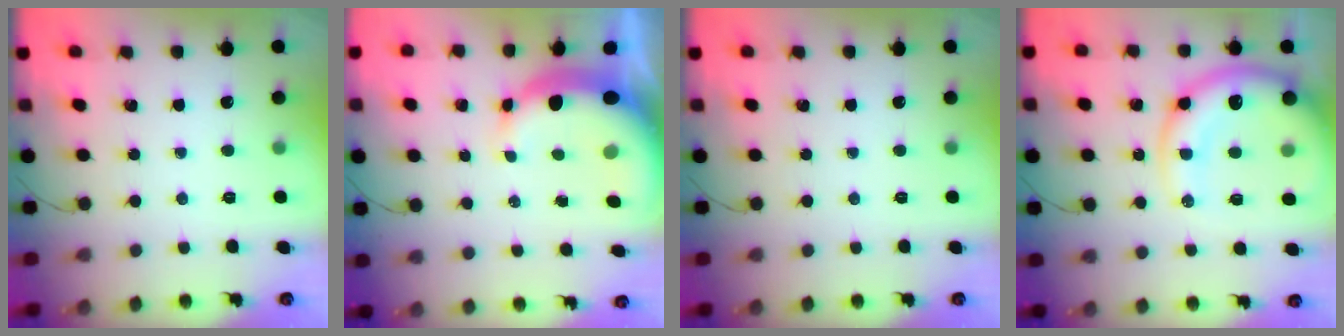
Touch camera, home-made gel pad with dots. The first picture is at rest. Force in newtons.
{"total": 9.6, "press": 9.3, "slide": 2.2}
{"total": 0.0}
{"total": 16.3, "press": 15.9, "slide": 3.7}